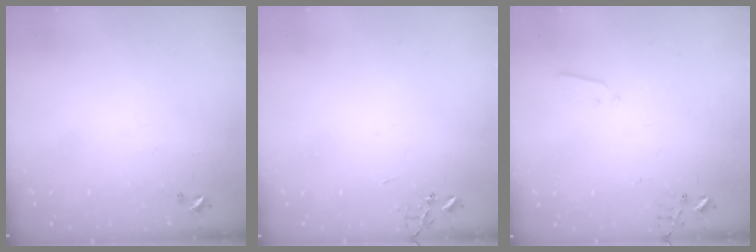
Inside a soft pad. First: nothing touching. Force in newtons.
{"total": 0.0}
{"total": 2.1, "press": 2.0, "slide": 0.4}